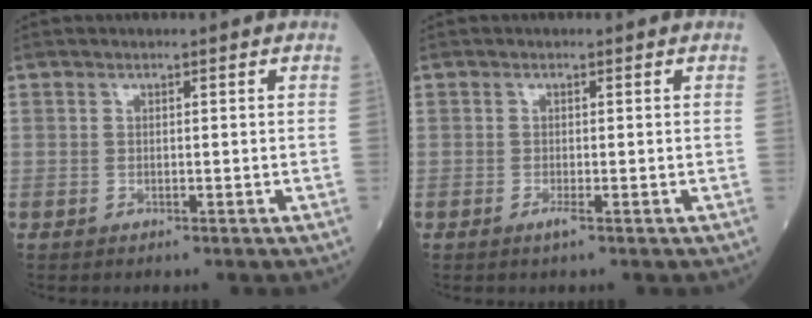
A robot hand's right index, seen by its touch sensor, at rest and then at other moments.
{"total": 1.1, "force": [-0.5, -0.2, 0.9], "torque": [-0.016, -0.002, -0.011]}